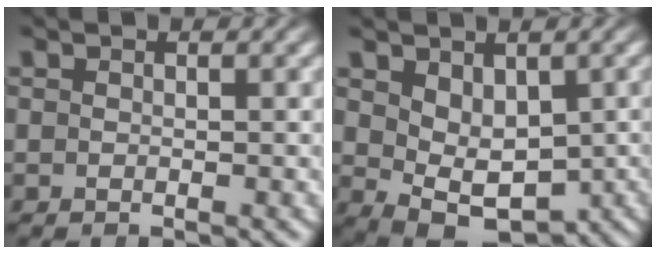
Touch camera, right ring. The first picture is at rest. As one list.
[{"total": 5.8, "force": [-1.8, 3.9, 3.9], "torque": [-0.067, -0.029, -0.015]}]